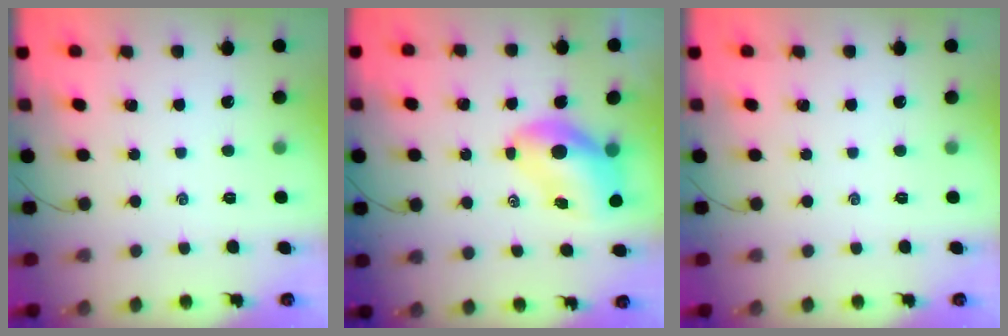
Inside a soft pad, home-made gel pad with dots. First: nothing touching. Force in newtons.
{"total": 8.2, "press": 7.8, "slide": 2.4}
{"total": 0.0}